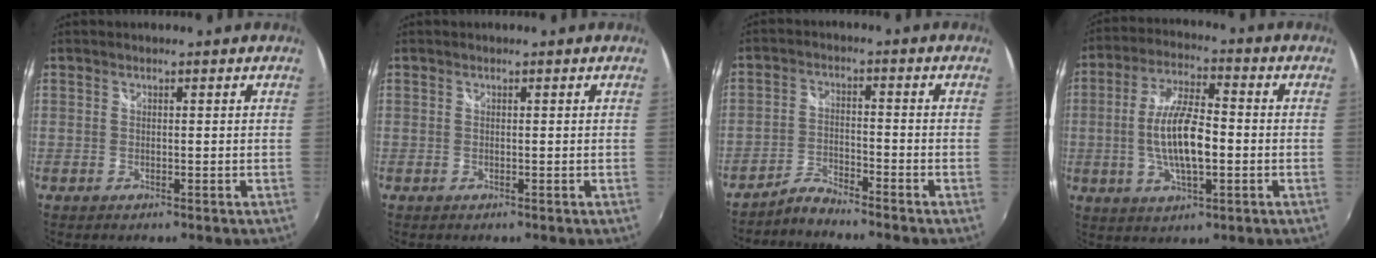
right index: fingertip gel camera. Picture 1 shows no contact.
{"total": 0.0}
{"total": 4.1, "force": [-4.0, 0.3, 0.8], "torque": [-0.027, 0.005, -0.081]}
{"total": 11.6, "force": [-1.6, 3.8, 10.8], "torque": [-0.216, 0.003, -0.028]}